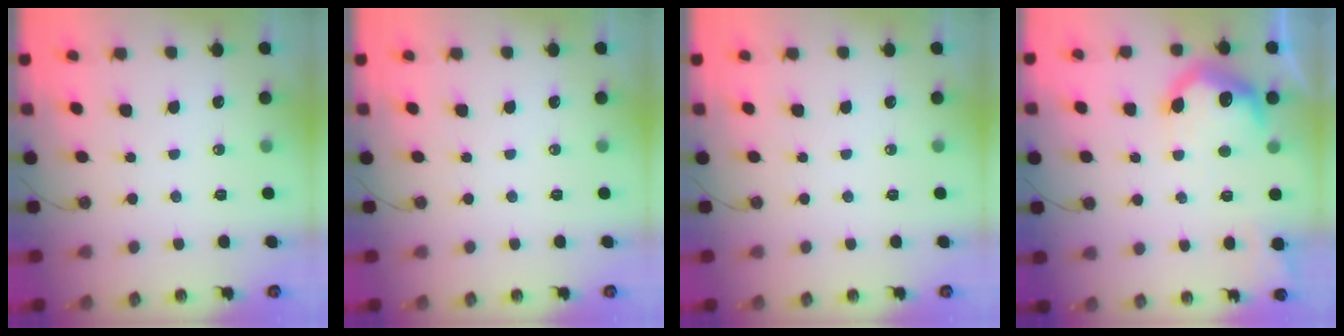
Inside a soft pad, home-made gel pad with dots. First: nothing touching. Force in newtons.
{"total": 0.0}
{"total": 0.0}
{"total": 13.2, "press": 13.2, "slide": 0.7}